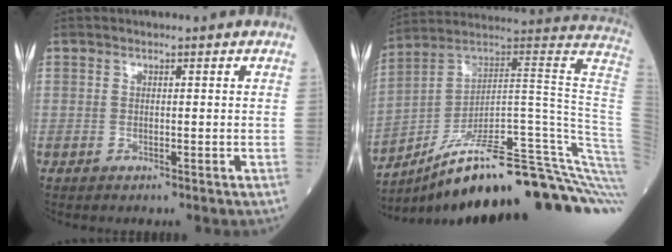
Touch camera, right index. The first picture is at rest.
{"total": 31.8, "force": [-20.9, 2.2, 23.9], "torque": [-0.192, 0.025, -0.303]}